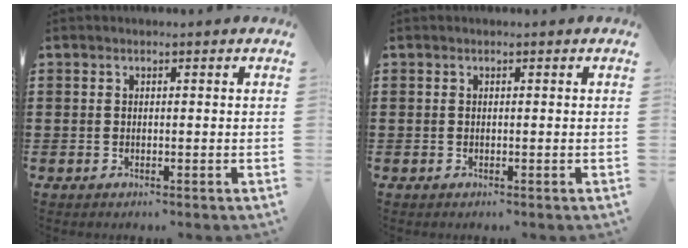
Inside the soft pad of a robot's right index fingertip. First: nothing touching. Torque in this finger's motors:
{"motor_torque": [0.00, 0.00, 0.00, 0.00]}